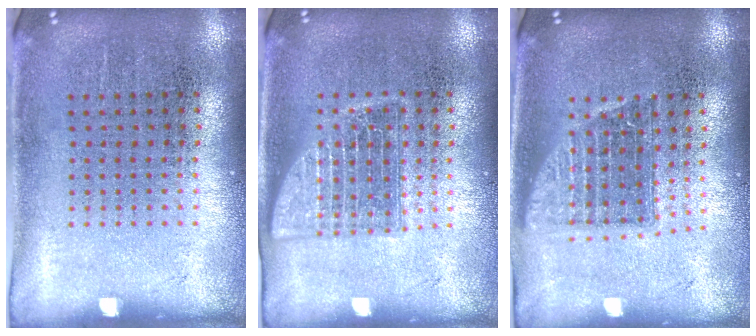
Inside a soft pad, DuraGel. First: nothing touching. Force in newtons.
{"total": 1.8, "press": 1.7, "slide": 0.3}
{"total": 1.4, "press": 1.1, "slide": 0.8}